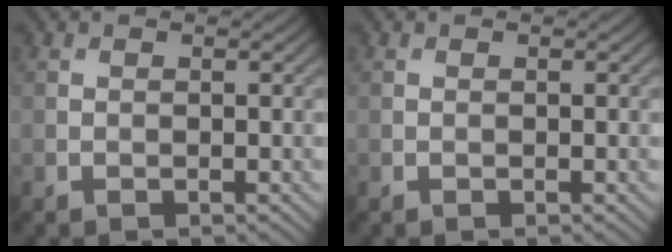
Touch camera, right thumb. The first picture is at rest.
{"total": 0.0}